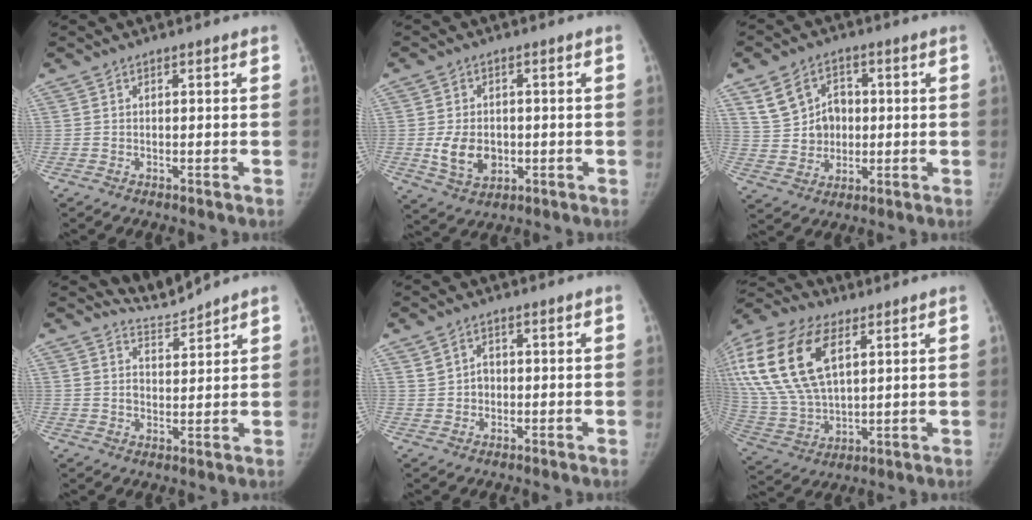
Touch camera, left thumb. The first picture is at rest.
{"total": 7.5, "force": [-0.9, 5.6, 5.0], "torque": [-0.073, -0.005, -0.005]}
{"total": 10.0, "force": [2.5, 8.4, 4.7], "torque": [-0.051, 0.002, 0.052]}
{"total": 4.4, "force": [4.3, -0.2, -0.9], "torque": [0.025, -0.037, 0.085]}
{"total": 3.2, "force": [0.7, 2.7, 1.5], "torque": [-0.013, 0.002, 0.015]}
{"total": 24.9, "force": [9.0, 13.8, 18.7], "torque": [-0.412, -0.001, 0.173]}